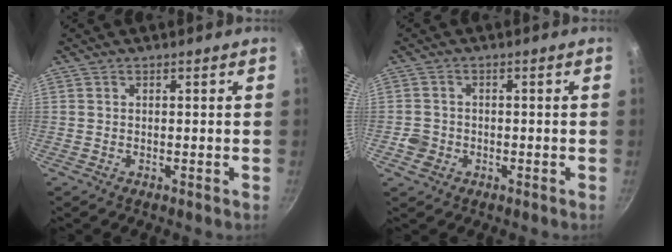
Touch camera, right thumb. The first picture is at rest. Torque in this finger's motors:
{"motor_torque": [0.63, -0.04, 0.42, 0.09, -0.01]}